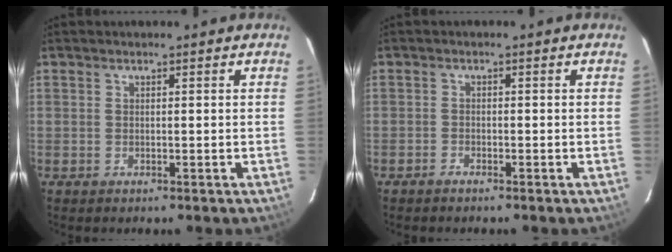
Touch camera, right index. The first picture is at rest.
{"total": 1.0, "force": [-0.9, 0.2, 0.1], "torque": [-0.004, 0.003, -0.021]}